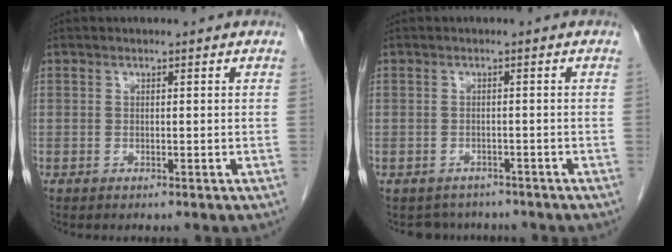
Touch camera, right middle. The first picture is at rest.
{"total": 3.5, "force": [-3.0, 1.7, -0.3], "torque": [0.004, 0.005, -0.044]}